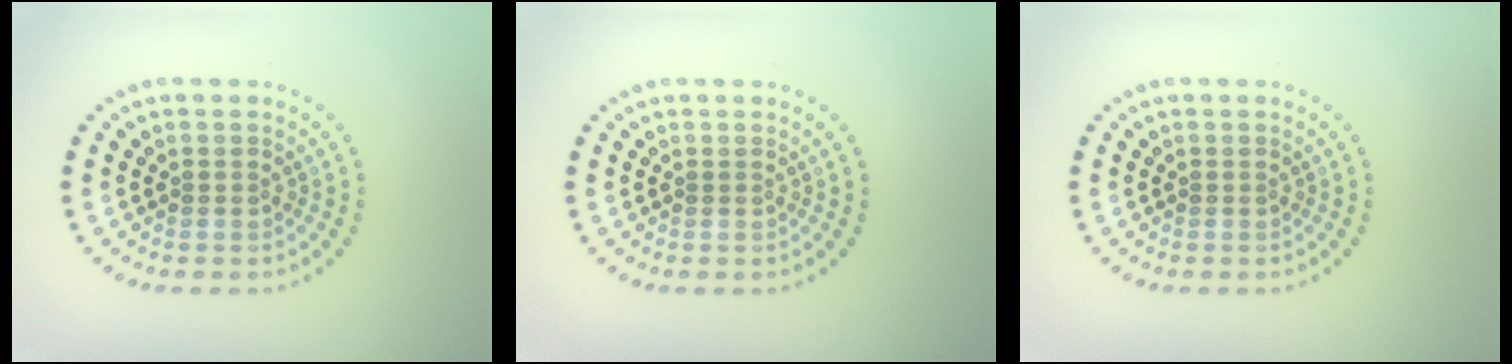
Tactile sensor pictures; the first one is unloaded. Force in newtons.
{"total": 0.0}
{"total": 0.0}